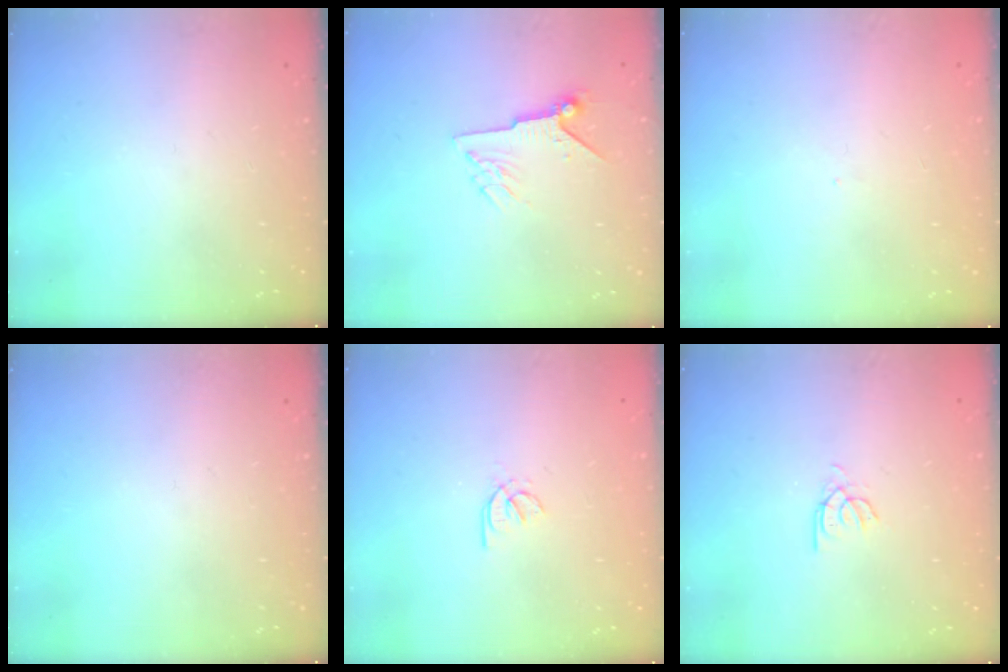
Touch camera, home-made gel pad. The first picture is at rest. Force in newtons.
{"total": 8.0, "press": 7.9, "slide": 1.2}
{"total": 0.9, "press": 0.8, "slide": 0.4}
{"total": 0.0}
{"total": 1.7, "press": 1.7, "slide": 0.3}
{"total": 2.4, "press": 2.4, "slide": 0.2}